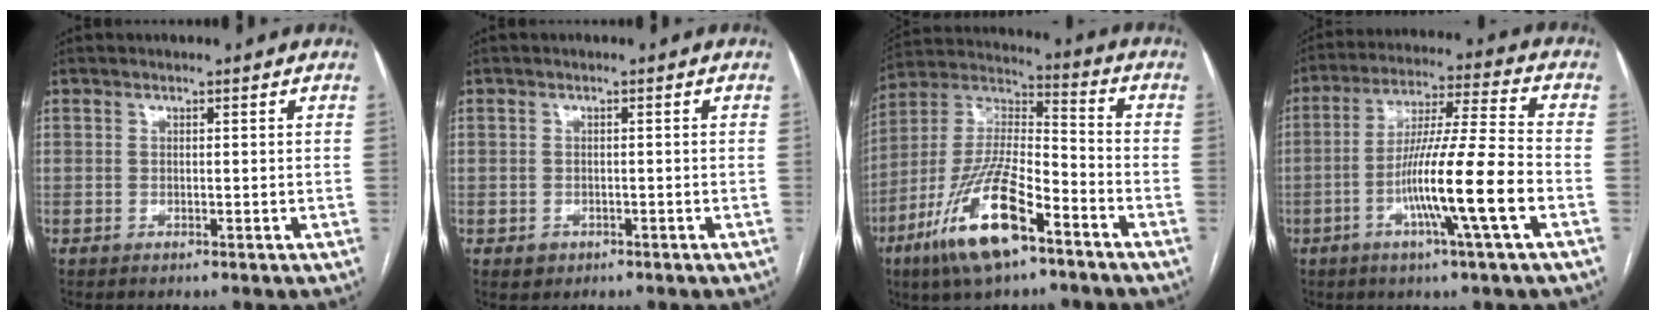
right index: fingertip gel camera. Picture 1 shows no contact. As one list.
[{"total": 1.8, "force": [-0.8, 1.6, 0.3], "torque": [0.000, 0.006, -0.007]}, {"total": 17.7, "force": [-9.6, 4.8, 14.1], "torque": [-0.296, -0.015, -0.174]}, {"total": 14.1, "force": [-4.7, -1.1, 13.3], "torque": [-0.240, -0.006, -0.088]}]